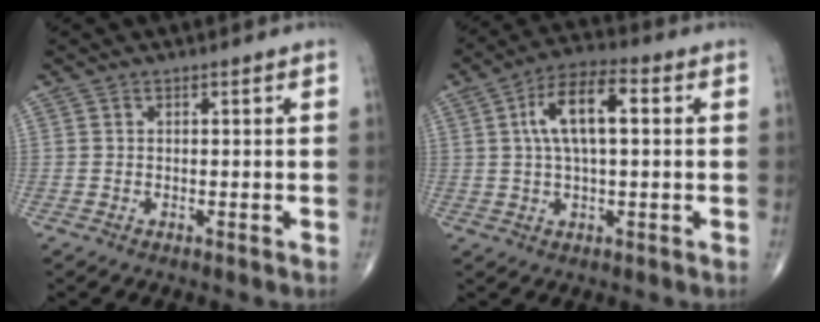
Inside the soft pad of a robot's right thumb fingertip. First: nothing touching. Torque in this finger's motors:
{"motor_torque": [1.05, 1.99, 1.03, -0.10, 0.32]}